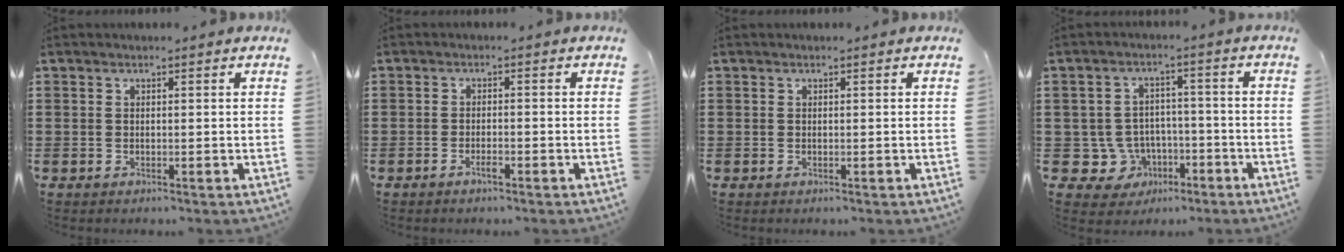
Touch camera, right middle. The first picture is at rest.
{"total": 1.7, "force": [-1.2, 0.3, 1.1], "torque": [-0.023, 0.000, -0.022]}
{"total": 0.0}
{"total": 6.1, "force": [-2.3, 5.4, 1.5], "torque": [-0.057, 0.009, -0.040]}